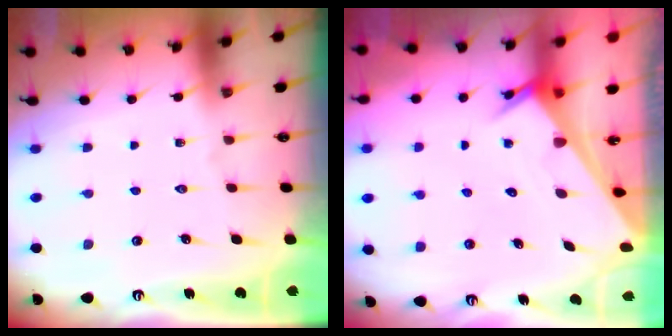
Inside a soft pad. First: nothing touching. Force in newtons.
{"total": 3.0, "press": 3.0, "slide": 0.2}